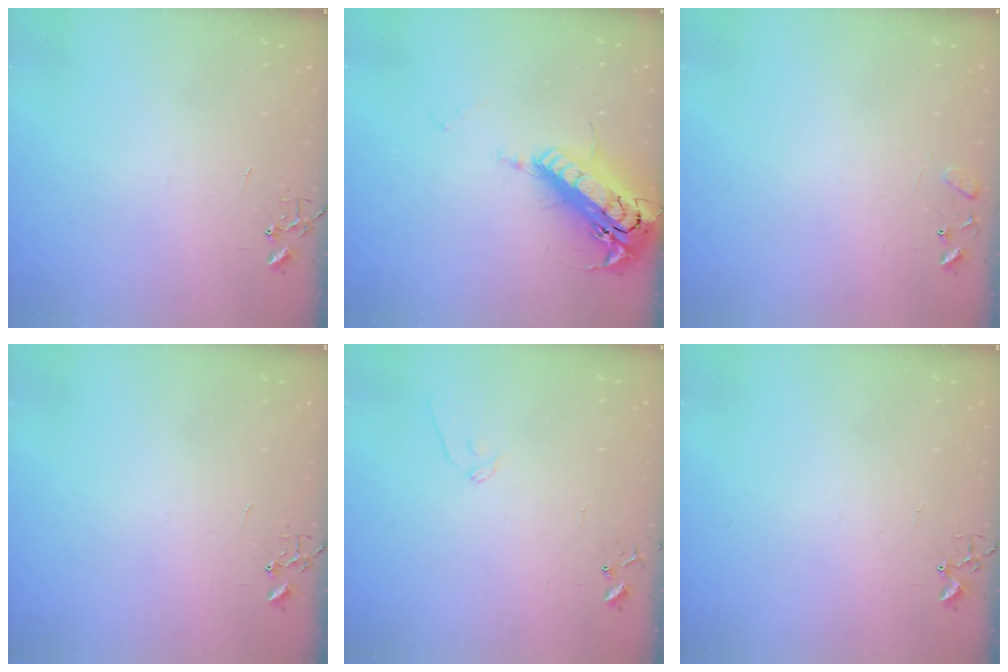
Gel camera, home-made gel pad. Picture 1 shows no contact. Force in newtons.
{"total": 21.3, "press": 20.9, "slide": 4.0}
{"total": 7.7, "press": 7.7, "slide": 0.6}
{"total": 0.0}
{"total": 8.1, "press": 8.0, "slide": 0.8}
{"total": 3.3, "press": 3.3, "slide": 0.5}